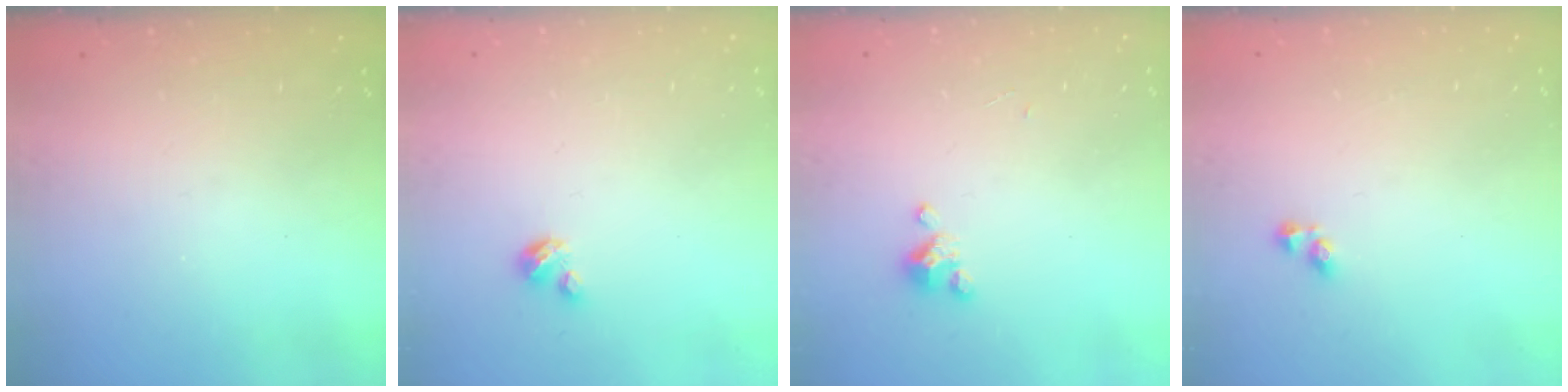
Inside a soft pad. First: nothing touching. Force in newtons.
{"total": 2.9, "press": 2.9, "slide": 0.3}
{"total": 2.5, "press": 2.5, "slide": 0.3}
{"total": 2.7, "press": 2.7, "slide": 0.4}